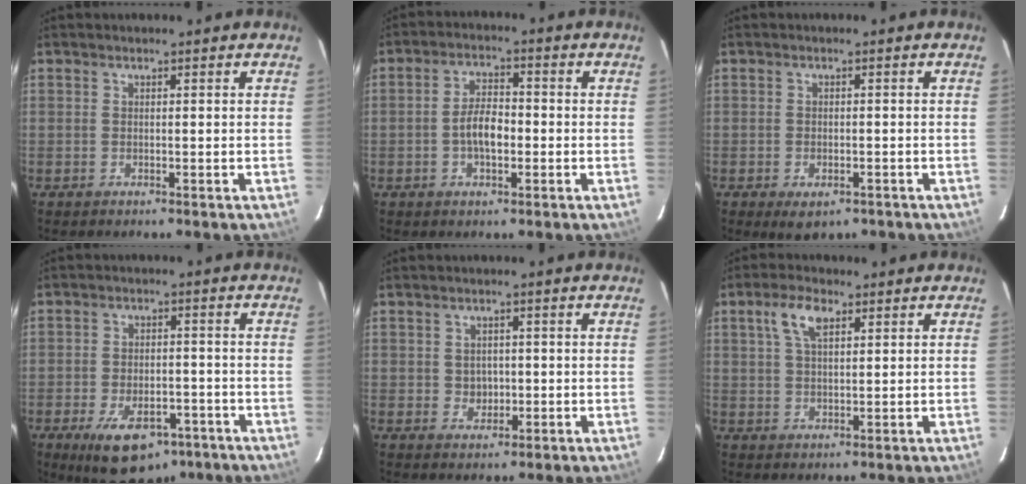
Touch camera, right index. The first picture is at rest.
{"total": 5.5, "force": [-1.2, 2.3, 4.8], "torque": [-0.093, 0.007, -0.020]}
{"total": 4.6, "force": [-2.5, 2.7, 2.7], "torque": [-0.052, -0.012, -0.031]}
{"total": 13.1, "force": [-7.8, 6.8, 8.1], "torque": [-0.158, -0.011, -0.108]}
{"total": 3.0, "force": [-0.3, 2.8, 1.0], "torque": [-0.016, 0.006, 0.002]}
{"total": 5.5, "force": [2.6, 2.2, 4.3], "torque": [-0.083, 0.011, 0.049]}